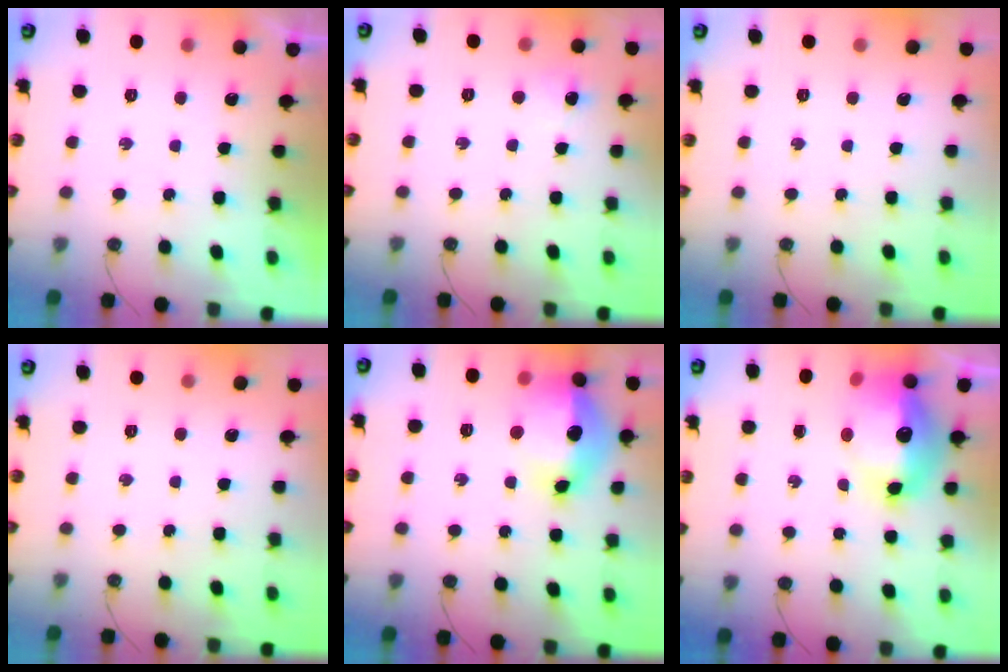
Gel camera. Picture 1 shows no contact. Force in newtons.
{"total": 4.9, "press": 4.8, "slide": 1.1}
{"total": 0.0}
{"total": 0.0}
{"total": 17.5, "press": 17.4, "slide": 1.7}
{"total": 16.1, "press": 16.1, "slide": 1.5}